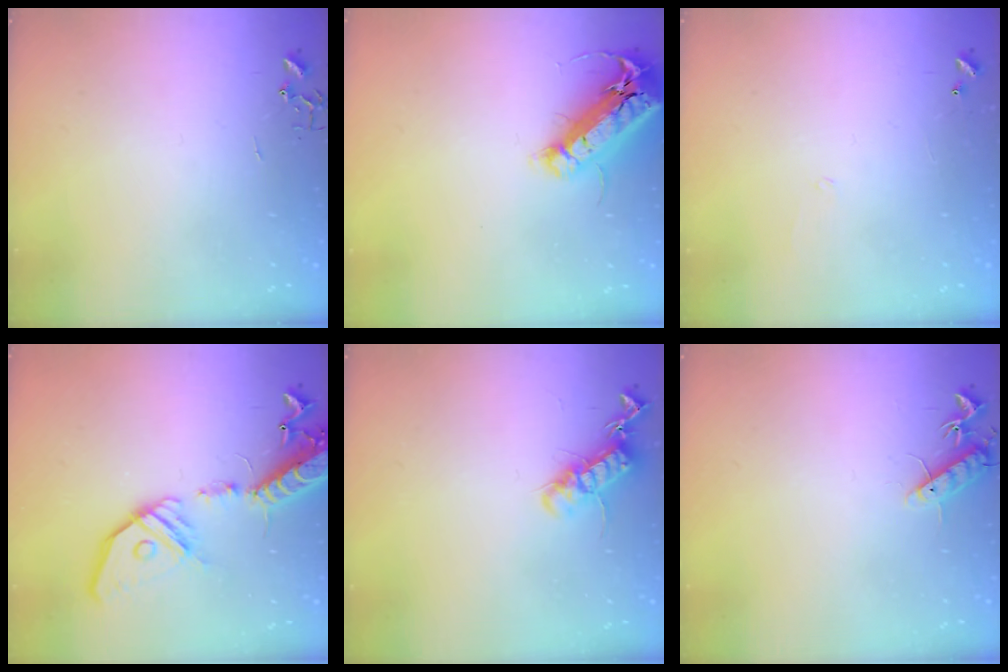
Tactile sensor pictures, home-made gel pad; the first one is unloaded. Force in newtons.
{"total": 18.8, "press": 18.4, "slide": 3.8}
{"total": 5.6, "press": 5.6, "slide": 0.4}
{"total": 19.7, "press": 19.4, "slide": 3.9}
{"total": 12.9, "press": 12.9, "slide": 0.3}
{"total": 10.1, "press": 10.0, "slide": 0.8}